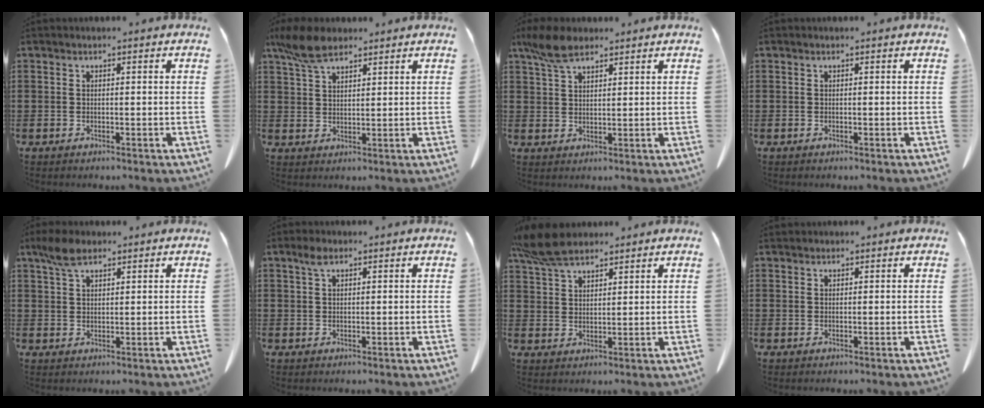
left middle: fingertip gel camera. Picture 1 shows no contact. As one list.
[{"total": 6.3, "force": [4.7, 2.4, 3.6], "torque": [-0.084, -0.001, 0.090]}, {"total": 6.1, "force": [4.3, 2.3, 3.7], "torque": [-0.085, 0.000, 0.083]}, {"total": 0.0}, {"total": 4.4, "force": [2.8, 1.8, 2.8], "torque": [-0.063, 0.003, 0.054]}, {"total": 1.8, "force": [1.0, 0.8, 1.2], "torque": [-0.030, 0.002, 0.019]}, {"total": 7.0, "force": [5.7, 2.0, 3.6], "torque": [-0.088, -0.006, 0.110]}, {"total": 0.6, "force": [0.6, 0.0, 0.0], "torque": [-0.001, -0.002, 0.013]}]